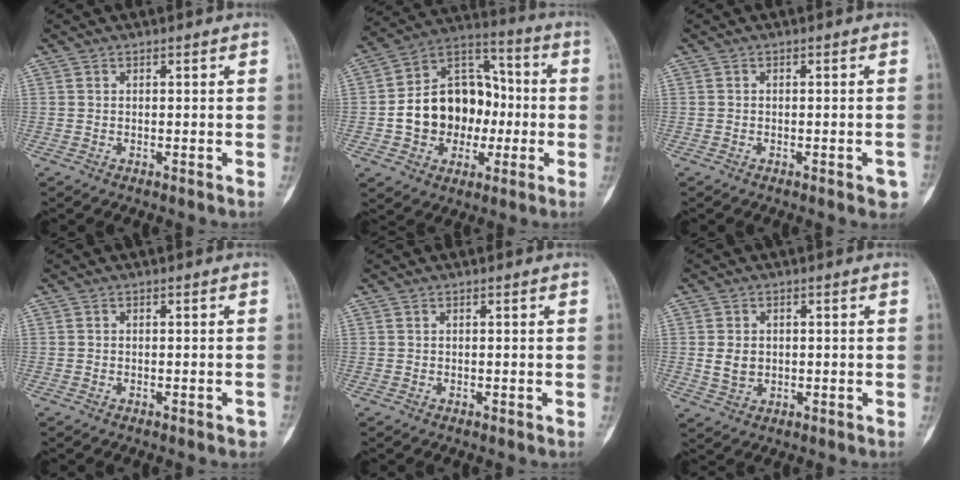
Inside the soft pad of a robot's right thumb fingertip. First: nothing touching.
{"total": 17.8, "force": [-2.0, 13.8, 11.1], "torque": [-0.134, 0.044, -0.030]}
{"total": 2.5, "force": [-1.2, 0.9, 2.0], "torque": [-0.016, 0.008, -0.014]}
{"total": 1.2, "force": [-0.8, 0.5, 0.8], "torque": [-0.009, 0.007, -0.009]}
{"total": 0.0}
{"total": 4.0, "force": [0.1, 3.2, 2.4], "torque": [-0.030, -0.003, 0.009]}